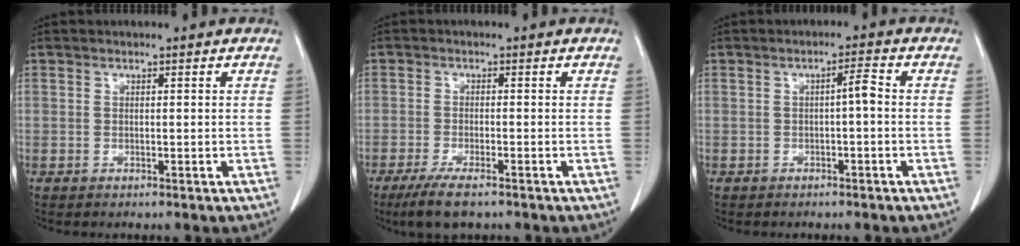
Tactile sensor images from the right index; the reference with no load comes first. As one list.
[{"total": 6.0, "force": [-4.3, 1.2, 4.0], "torque": [-0.073, -0.015, -0.070]}, {"total": 2.2, "force": [-0.3, 0.2, 2.2], "torque": [-0.032, 0.005, -0.005]}]